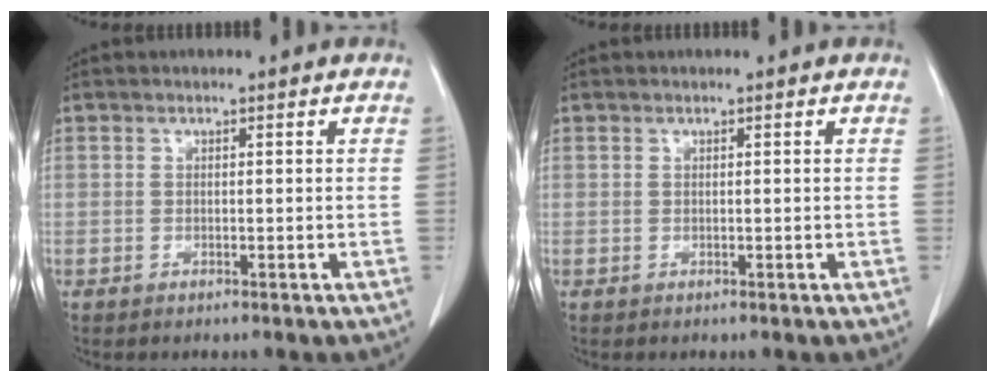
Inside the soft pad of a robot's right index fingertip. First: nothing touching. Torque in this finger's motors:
{"motor_torque": [0.00, 0.00, 0.01, 0.00]}